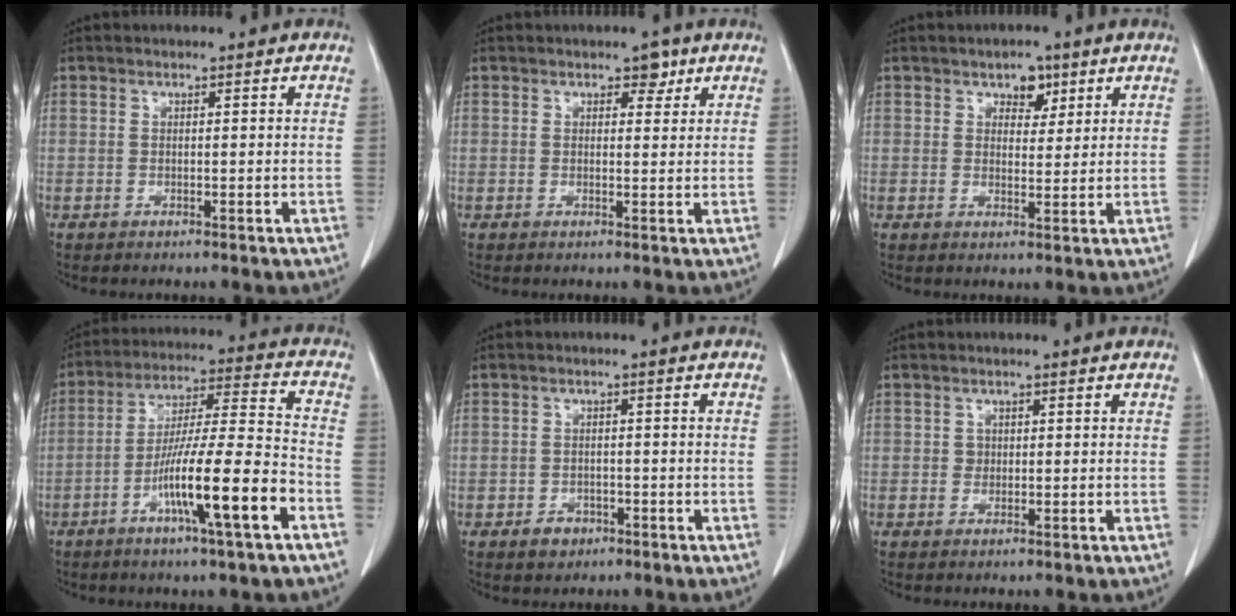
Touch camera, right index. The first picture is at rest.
{"total": 2.1, "force": [1.3, 1.3, 1.1], "torque": [-0.007, 0.001, 0.016]}
{"total": 3.5, "force": [2.0, 2.1, 1.8], "torque": [-0.020, 0.004, 0.031]}
{"total": 14.8, "force": [-6.3, 0.1, 13.4], "torque": [-0.239, -0.005, -0.111]}
{"total": 2.7, "force": [-1.6, 2.1, 0.8], "torque": [-0.008, 0.007, -0.018]}
{"total": 1.1, "force": [0.2, 1.0, 0.3], "torque": [-0.004, 0.002, 0.003]}